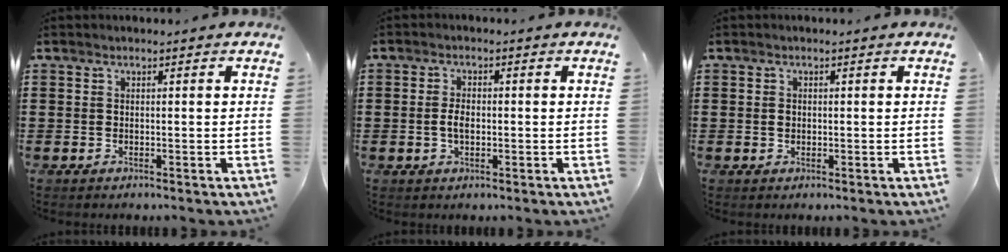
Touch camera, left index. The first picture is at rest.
{"total": 2.7, "force": [-0.2, 1.4, 2.3], "torque": [-0.053, 0.001, -0.007]}
{"total": 1.1, "force": [0.0, 0.9, 0.6], "torque": [-0.015, 0.006, 0.000]}